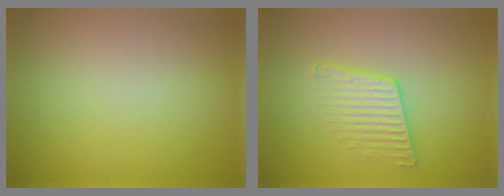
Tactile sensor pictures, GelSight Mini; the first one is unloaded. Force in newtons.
{"total": 2.0, "press": 1.5, "slide": 1.3}